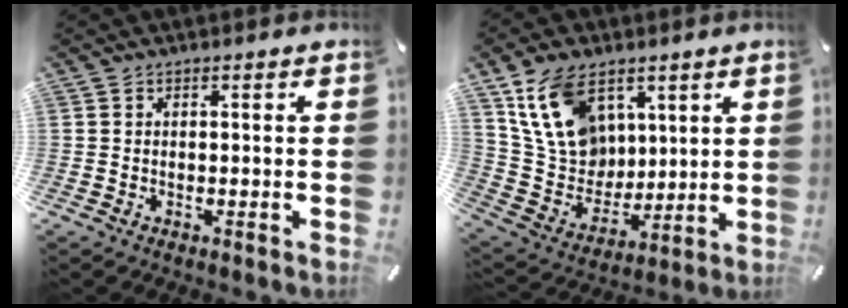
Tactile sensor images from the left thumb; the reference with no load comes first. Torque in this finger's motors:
{"motor_torque": [0.92, 0.55, 1.34, -1.44, 0.43]}